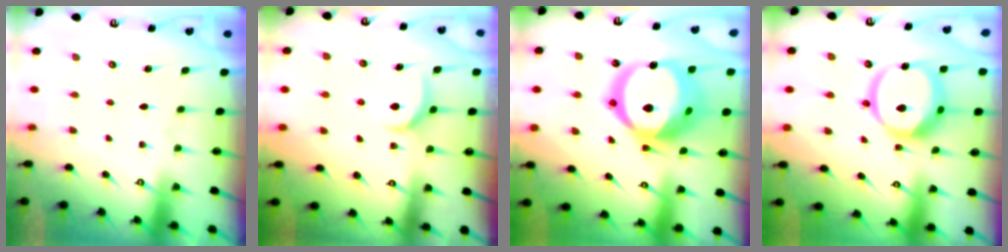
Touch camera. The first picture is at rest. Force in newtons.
{"total": 6.9, "press": 6.9, "slide": 0.8}
{"total": 21.2, "press": 21.1, "slide": 2.3}
{"total": 14.6, "press": 14.5, "slide": 1.3}